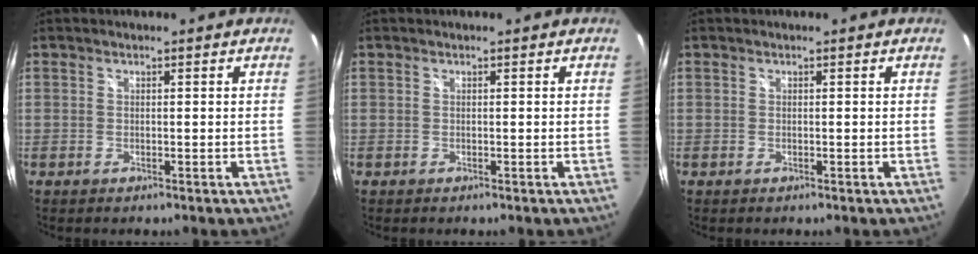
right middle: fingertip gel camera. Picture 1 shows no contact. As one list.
[{"total": 0.0}, {"total": 0.0}]